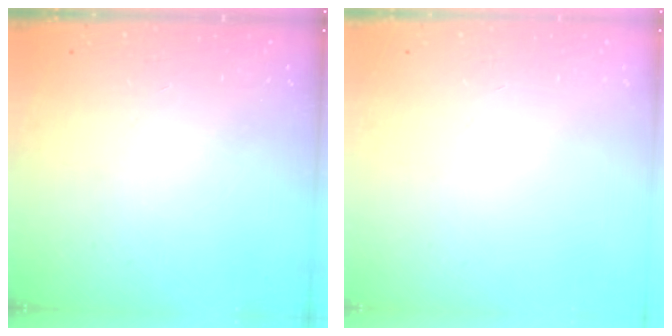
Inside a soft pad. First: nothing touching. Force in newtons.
{"total": 0.0}